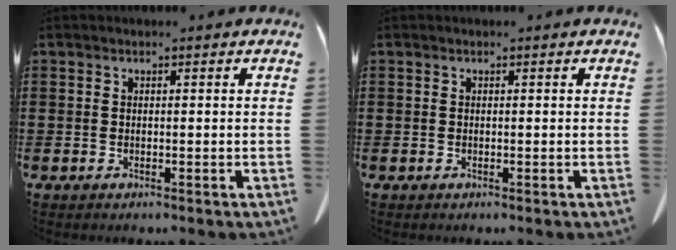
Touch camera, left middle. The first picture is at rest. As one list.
[{"total": 0.0}]